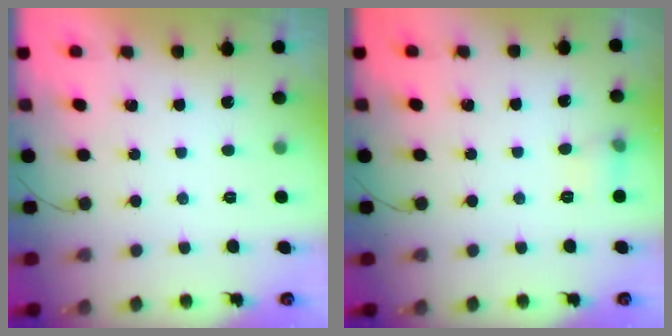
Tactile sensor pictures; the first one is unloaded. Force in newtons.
{"total": 6.5, "press": 6.3, "slide": 1.9}